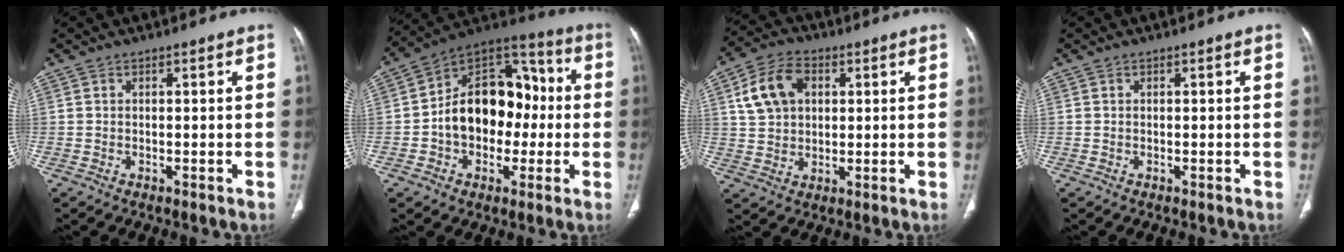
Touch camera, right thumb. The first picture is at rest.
{"total": 18.7, "force": [-1.2, 13.2, 13.3], "torque": [-0.162, 0.047, -0.024]}
{"total": 10.4, "force": [3.2, 7.4, 6.7], "torque": [-0.113, 0.008, 0.057]}
{"total": 0.0}